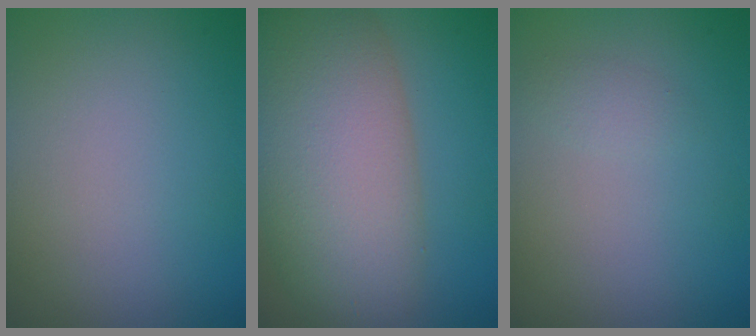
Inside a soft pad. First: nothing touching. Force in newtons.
{"total": 11.7, "press": 11.7, "slide": 0.3}
{"total": 0.9, "press": 0.9, "slide": 0.0}